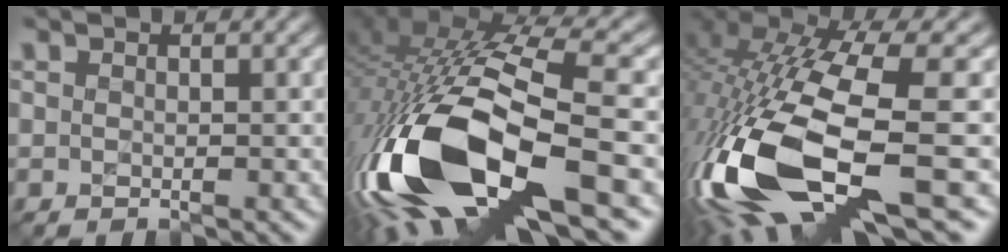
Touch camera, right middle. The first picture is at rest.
{"total": 17.7, "force": [-6.6, 7.9, 14.4], "torque": [-0.305, -0.046, -0.097]}
{"total": 16.3, "force": [-4.7, 6.1, 14.4], "torque": [-0.332, -0.037, -0.068]}